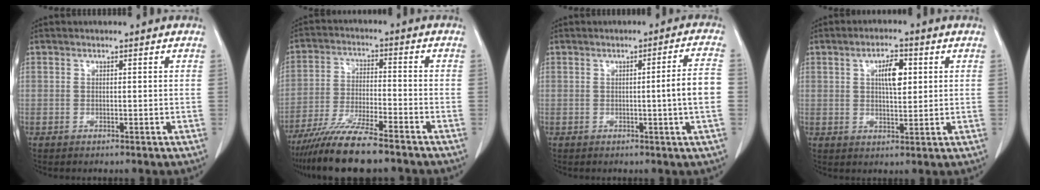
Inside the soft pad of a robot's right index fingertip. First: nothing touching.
{"total": 11.6, "force": [-9.4, 0.7, 6.7], "torque": [-0.119, -0.030, -0.164]}
{"total": 5.7, "force": [-0.7, -0.9, 5.6], "torque": [-0.076, 0.001, -0.012]}
{"total": 5.3, "force": [1.5, 1.8, 4.7], "torque": [-0.079, 0.004, 0.026]}